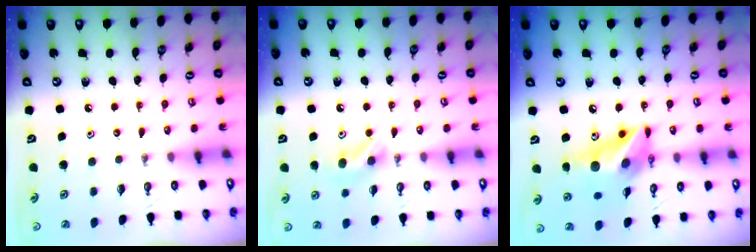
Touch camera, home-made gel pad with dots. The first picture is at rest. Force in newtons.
{"total": 8.4, "press": 8.3, "slide": 1.6}
{"total": 15.0, "press": 14.7, "slide": 2.6}